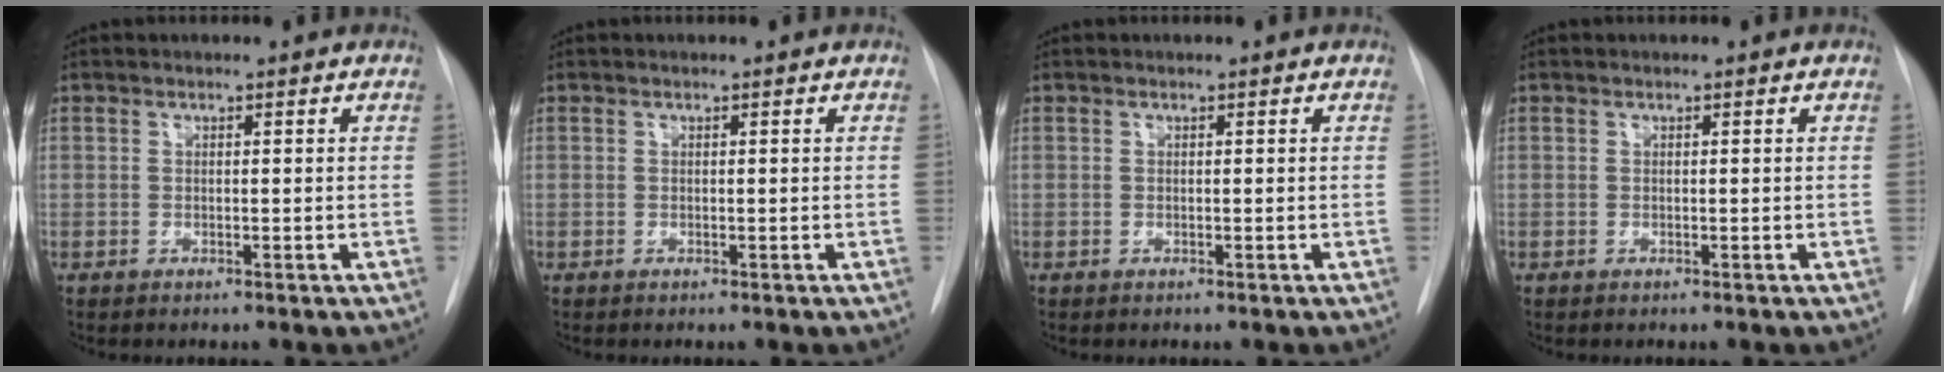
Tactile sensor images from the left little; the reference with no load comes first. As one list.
[{"total": 0.0}, {"total": 0.0}, {"total": 0.0}]